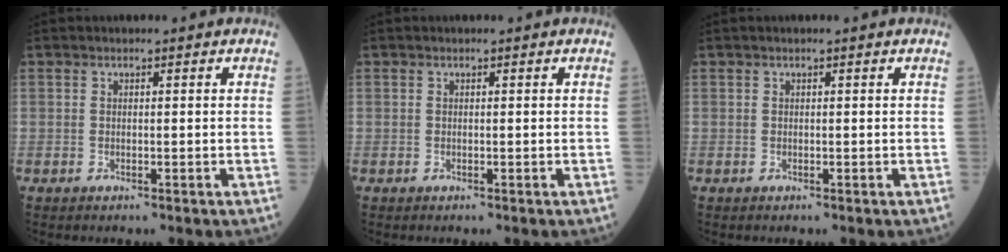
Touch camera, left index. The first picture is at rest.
{"total": 0.0}
{"total": 0.0}